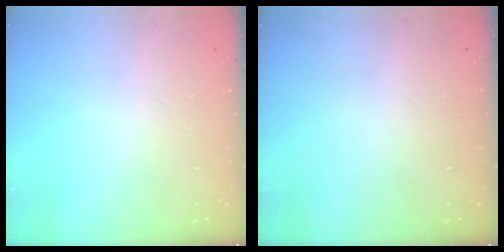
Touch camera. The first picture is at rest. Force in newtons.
{"total": 0.0}